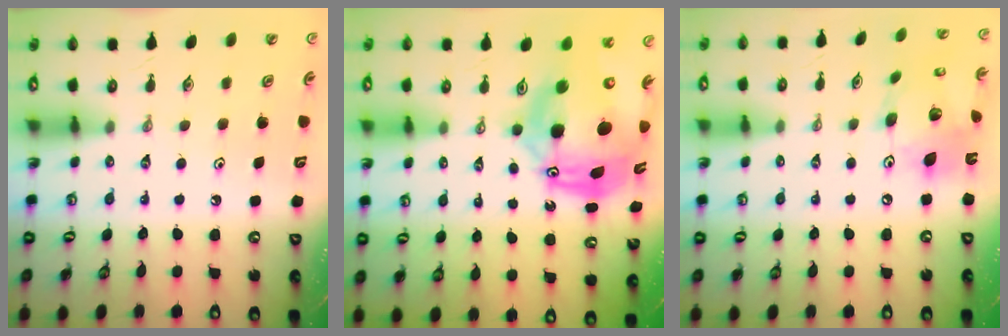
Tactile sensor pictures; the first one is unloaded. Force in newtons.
{"total": 18.2, "press": 18.0, "slide": 2.6}
{"total": 15.7, "press": 15.6, "slide": 1.6}